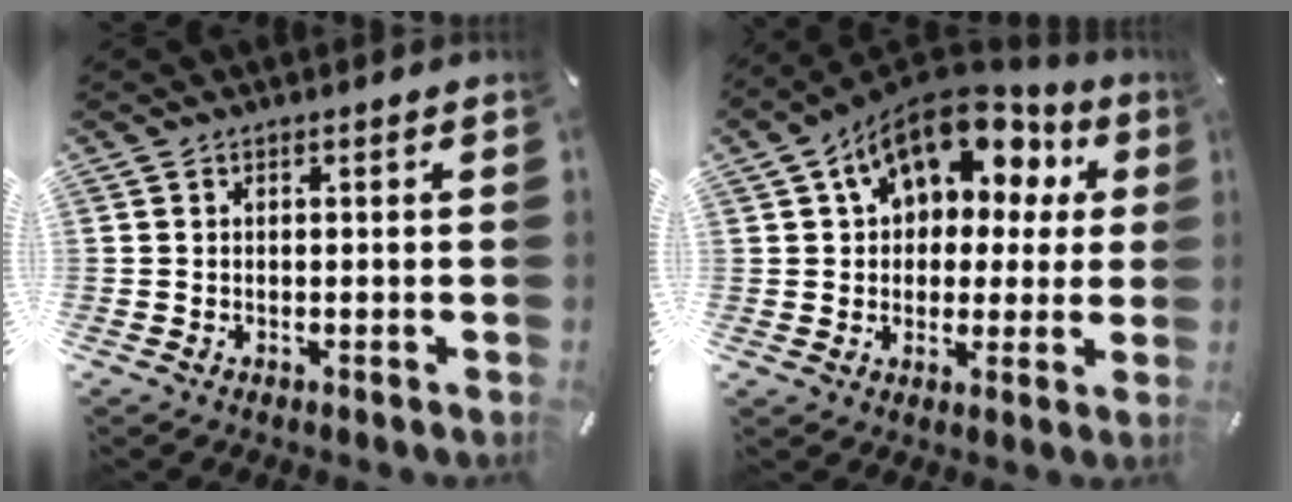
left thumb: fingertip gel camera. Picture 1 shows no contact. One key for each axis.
{"total": 15.7, "fx": 7.8, "fy": 10.2, "fz": 9.0, "tx": -0.147, "ty": -0.037, "tz": 0.141}